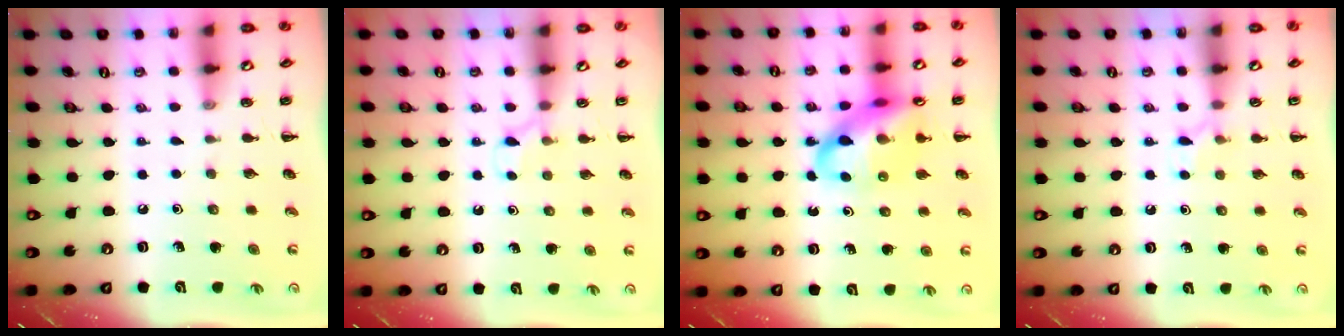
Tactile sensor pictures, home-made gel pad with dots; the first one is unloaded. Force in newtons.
{"total": 3.6, "press": 3.3, "slide": 1.3}
{"total": 15.0, "press": 14.5, "slide": 3.8}
{"total": 6.5, "press": 6.2, "slide": 1.9}